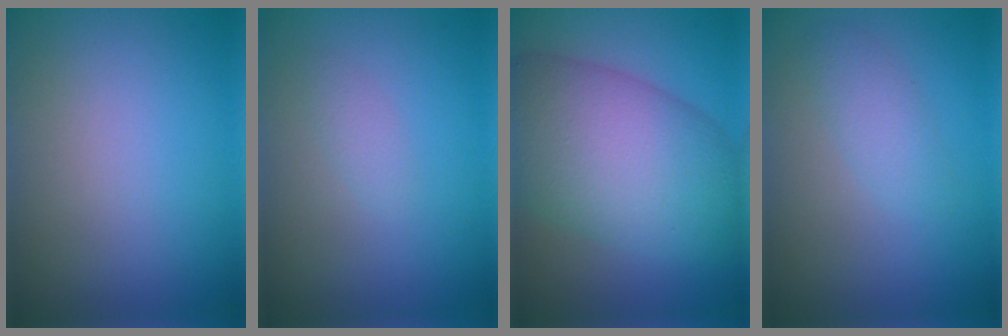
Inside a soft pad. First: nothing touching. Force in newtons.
{"total": 1.1, "press": 1.1, "slide": 0.1}
{"total": 11.8, "press": 11.8, "slide": 0.4}
{"total": 1.8, "press": 1.8, "slide": 0.0}